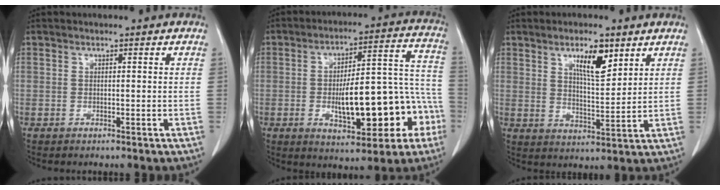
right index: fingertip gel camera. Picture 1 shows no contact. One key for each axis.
{"total": 17.9, "fx": -5.2, "fy": 6.0, "fz": 16.1, "tx": -0.202, "ty": 0.045, "tz": -0.062}
{"total": 7.3, "fx": 4.1, "fy": 1.9, "fz": 5.7, "tx": -0.099, "ty": -0.002, "tz": 0.072}